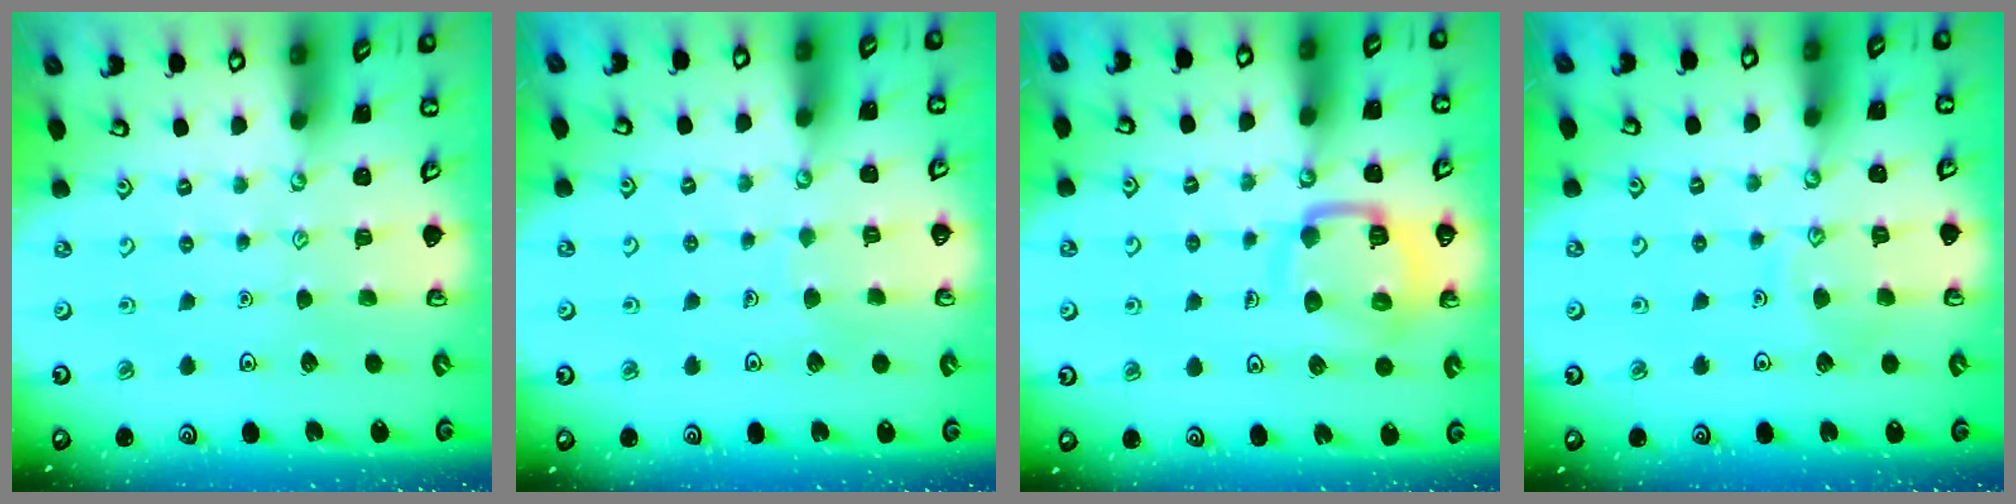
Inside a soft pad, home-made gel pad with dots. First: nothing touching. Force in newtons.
{"total": 3.5, "press": 3.5, "slide": 0.3}
{"total": 16.5, "press": 16.5, "slide": 1.6}
{"total": 7.1, "press": 7.1, "slide": 0.6}